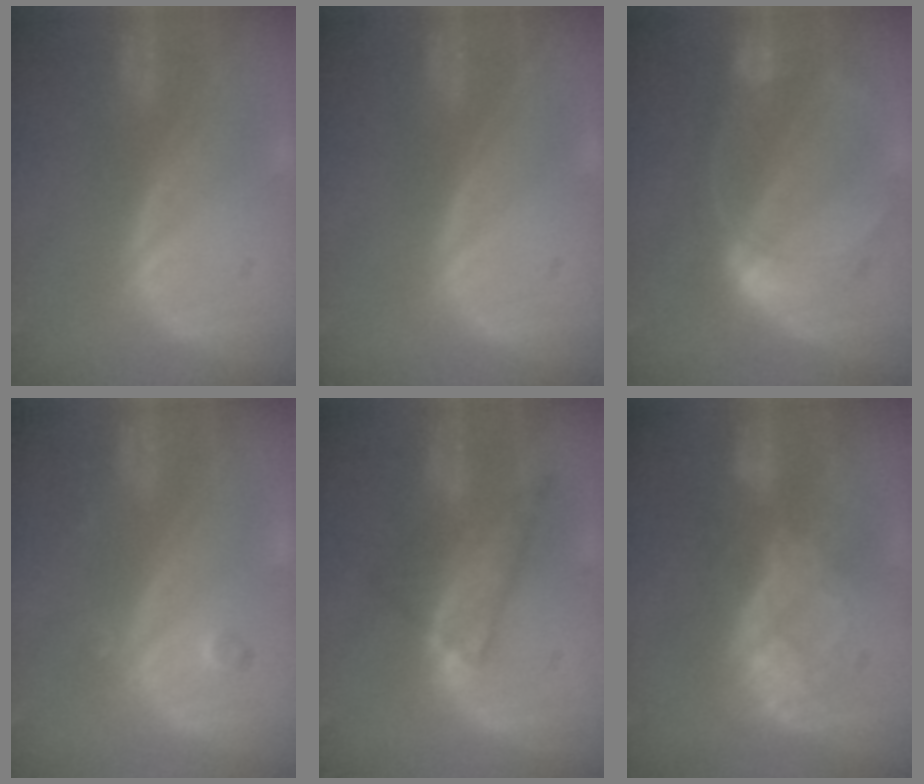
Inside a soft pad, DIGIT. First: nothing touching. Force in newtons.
{"total": 0.0}
{"total": 7.6, "press": 6.7, "slide": 3.5}
{"total": 2.1, "press": 1.8, "slide": 1.1}
{"total": 7.6, "press": 6.4, "slide": 4.1}
{"total": 6.8, "press": 6.7, "slide": 1.2}